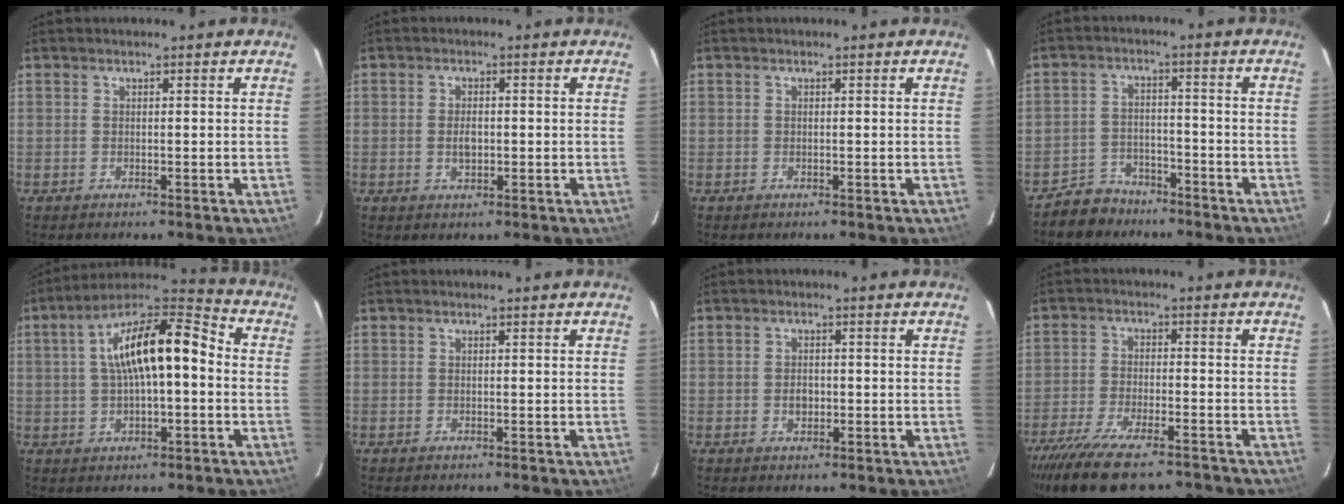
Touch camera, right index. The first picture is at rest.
{"total": 2.9, "force": [-0.3, 1.7, 2.3], "torque": [-0.042, 0.001, -0.004]}
{"total": 0.0}
{"total": 6.7, "force": [-5.5, 3.6, 0.8], "torque": [-0.038, 0.014, -0.087]}
{"total": 15.4, "force": [1.0, 5.7, 14.3], "torque": [-0.243, 0.034, 0.012]}
{"total": 0.0}
{"total": 2.4, "force": [-0.4, 1.8, 1.4], "torque": [-0.025, 0.003, -0.006]}
{"total": 16.2, "force": [-12.9, 4.6, 8.6], "torque": [-0.183, -0.038, -0.212]}